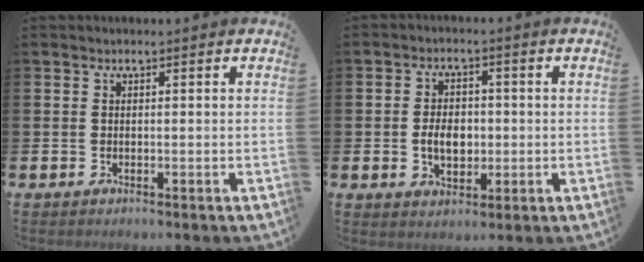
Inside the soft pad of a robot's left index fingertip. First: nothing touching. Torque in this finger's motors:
{"motor_torque": [0.38, 0.01, 0.57, 0.12]}